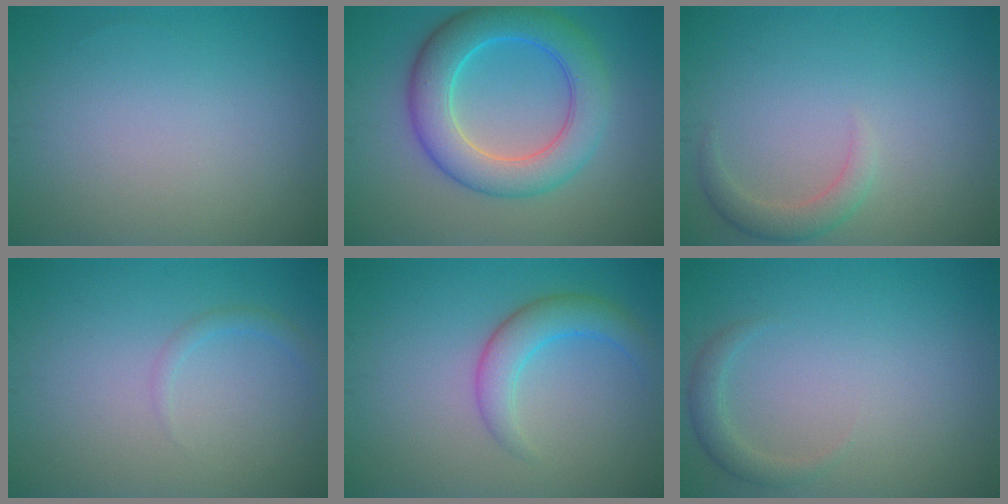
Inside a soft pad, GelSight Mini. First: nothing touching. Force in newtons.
{"total": 7.3, "press": 7.3, "slide": 0.1}
{"total": 2.1, "press": 2.1, "slide": 0.2}
{"total": 1.0, "press": 1.0, "slide": 0.1}
{"total": 3.4, "press": 3.4, "slide": 0.2}
{"total": 1.6, "press": 1.6, "slide": 0.2}